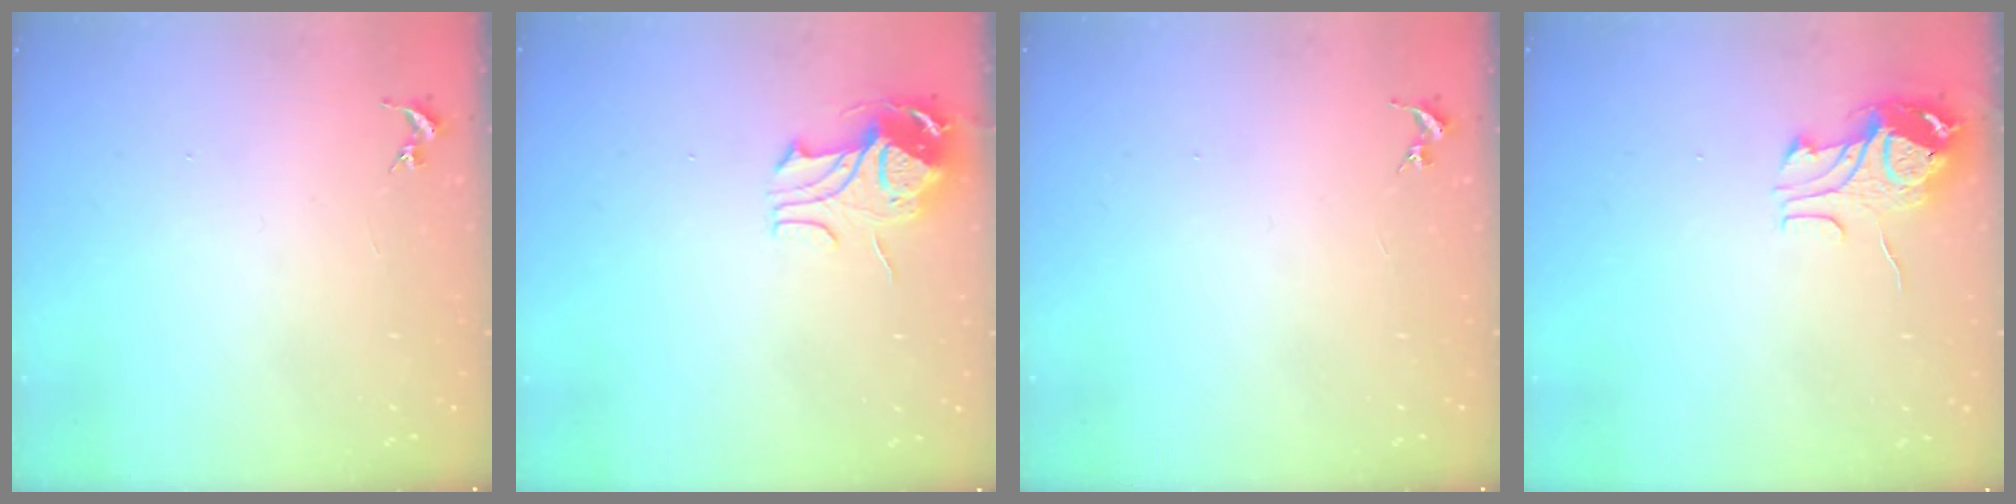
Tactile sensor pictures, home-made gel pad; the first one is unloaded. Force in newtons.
{"total": 9.6, "press": 9.6, "slide": 1.1}
{"total": 0.0}
{"total": 9.8, "press": 9.8, "slide": 1.2}